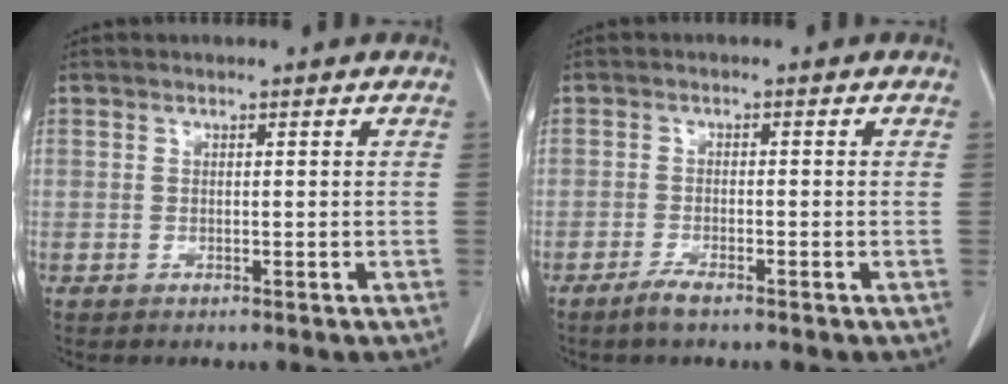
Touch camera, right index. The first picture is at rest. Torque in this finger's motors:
{"motor_torque": [0.13, -0.10, 0.05, 0.04]}